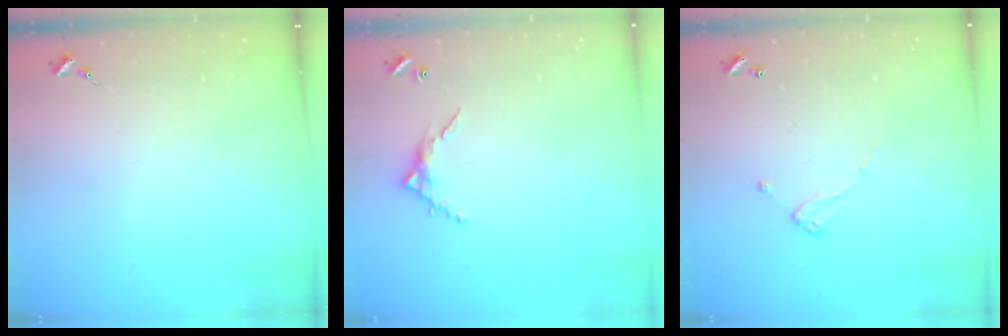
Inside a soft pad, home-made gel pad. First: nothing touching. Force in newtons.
{"total": 5.7, "press": 5.7, "slide": 0.5}
{"total": 5.0, "press": 5.0, "slide": 0.4}